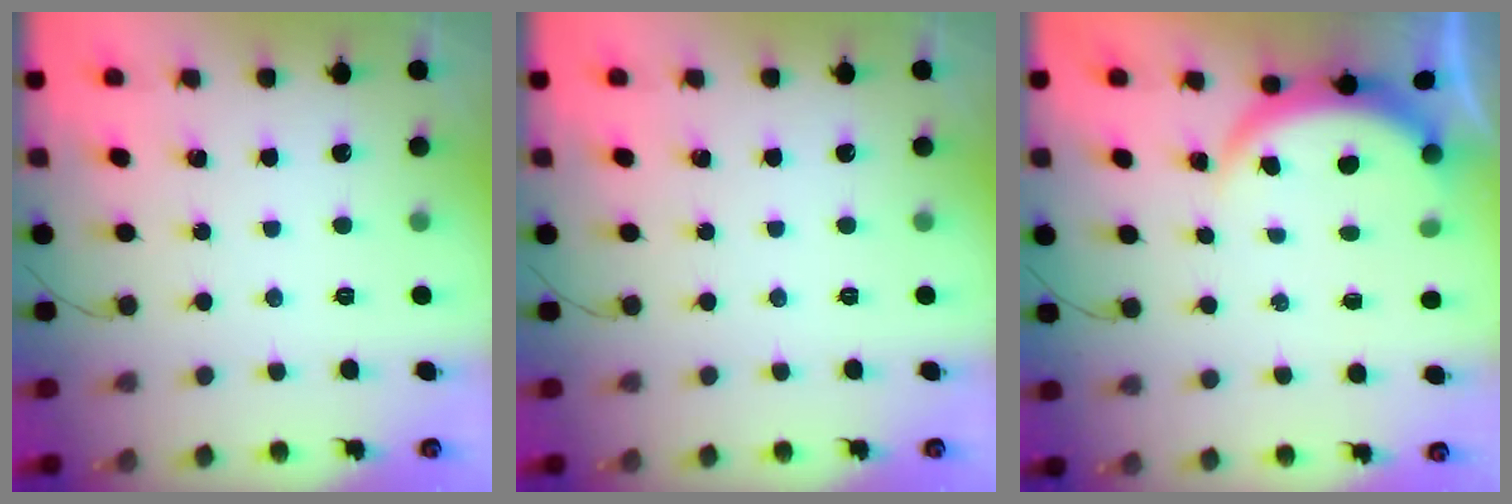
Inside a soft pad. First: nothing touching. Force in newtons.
{"total": 0.0}
{"total": 3.8, "press": 3.8, "slide": 0.3}